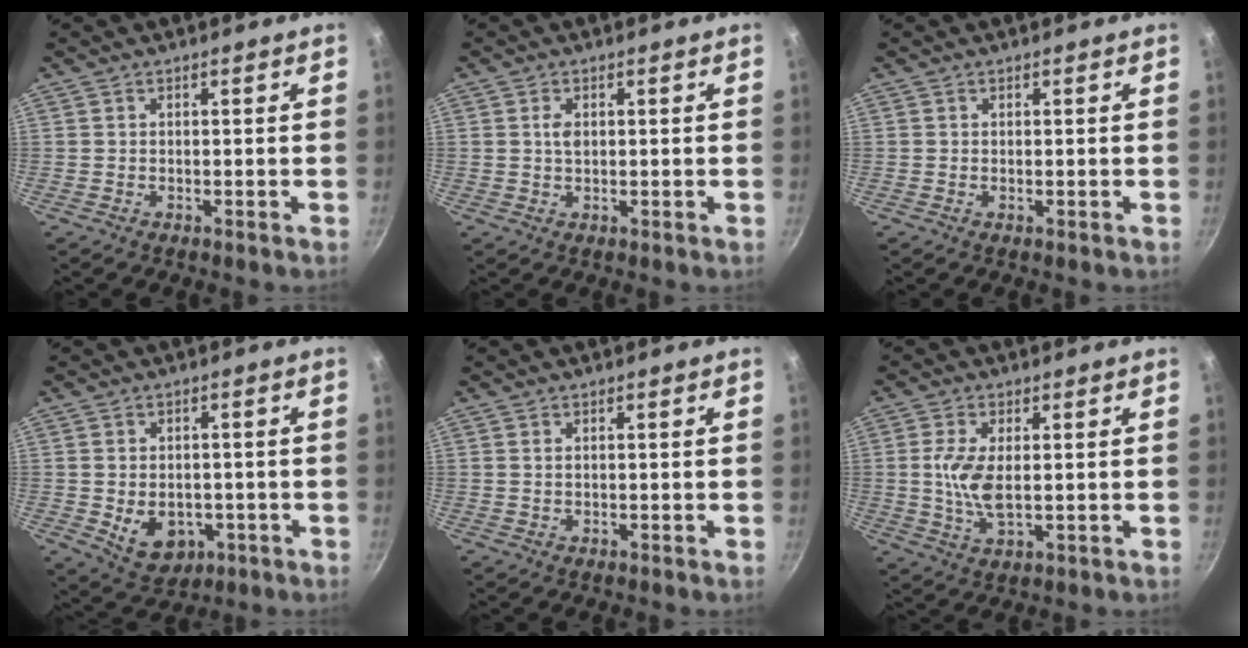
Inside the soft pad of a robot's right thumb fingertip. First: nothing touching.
{"total": 2.0, "force": [0.4, 1.2, 1.5], "torque": [-0.023, -0.001, 0.007]}
{"total": 0.0}
{"total": 8.2, "force": [-1.8, 6.0, 5.3], "torque": [-0.058, -0.002, -0.012]}
{"total": 0.6, "force": [0.2, 0.2, 0.5], "torque": [-0.007, 0.000, 0.004]}
{"total": 7.1, "force": [0.5, 3.1, 6.4], "torque": [-0.135, -0.005, 0.010]}